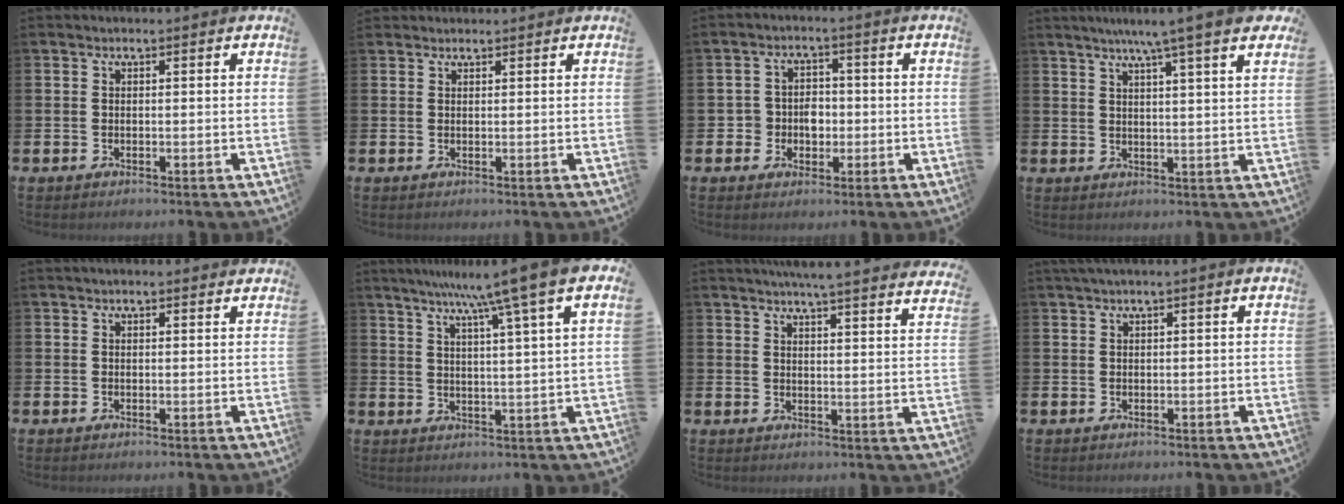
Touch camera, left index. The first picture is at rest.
{"total": 1.2, "force": [1.1, 0.4, -0.1], "torque": [0.008, 0.000, 0.019]}
{"total": 3.5, "force": [-0.8, 3.3, 1.1], "torque": [-0.026, 0.005, -0.023]}
{"total": 6.9, "force": [5.6, -0.3, 3.9], "torque": [-0.081, -0.016, 0.096]}
{"total": 0.8, "force": [0.8, 0.2, 0.3], "torque": [-0.005, 0.003, 0.014]}
{"total": 8.0, "force": [6.0, -0.9, 5.1], "torque": [-0.102, -0.032, 0.094]}
{"total": 5.7, "force": [5.5, -0.5, 1.2], "torque": [-0.031, -0.031, 0.096]}
{"total": 1.0, "force": [0.6, -0.2, 0.8], "torque": [-0.014, 0.001, 0.010]}